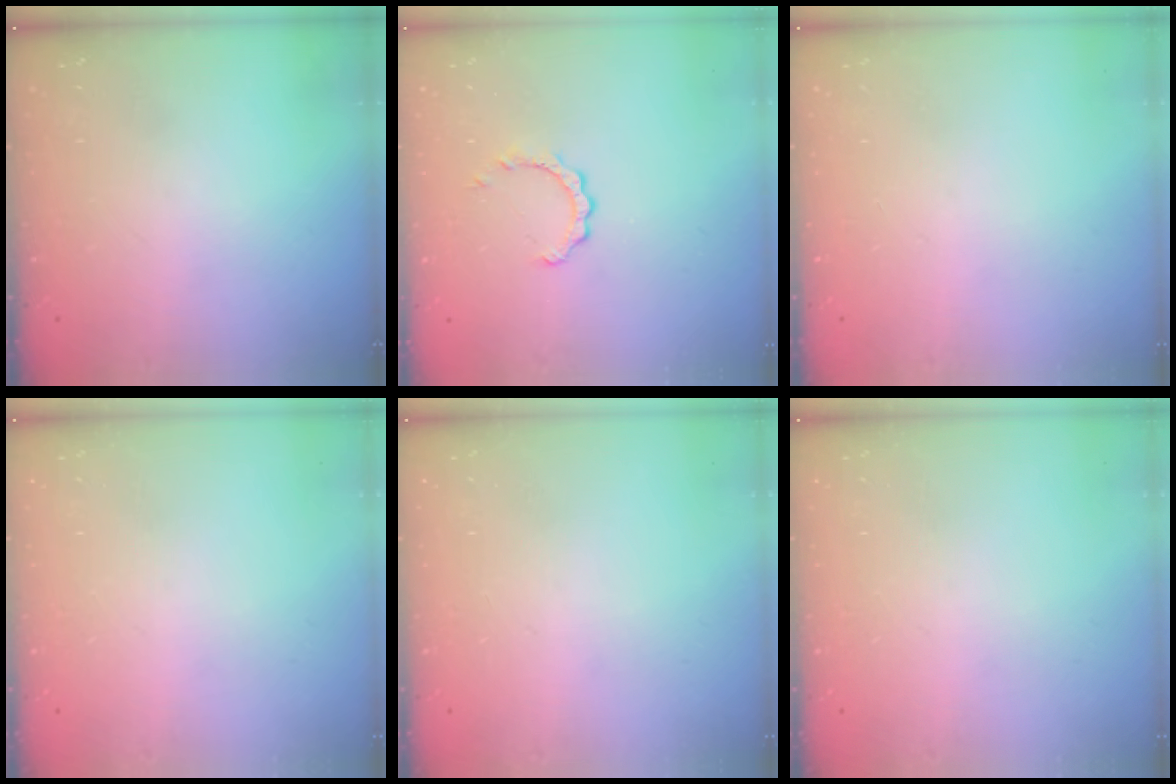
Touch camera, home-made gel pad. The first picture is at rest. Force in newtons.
{"total": 2.1, "press": 2.1, "slide": 0.2}
{"total": 0.0}
{"total": 0.0}
{"total": 0.0}
{"total": 0.0}